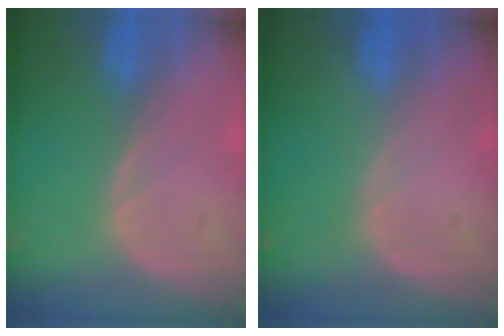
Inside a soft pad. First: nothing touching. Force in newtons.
{"total": 0.0}